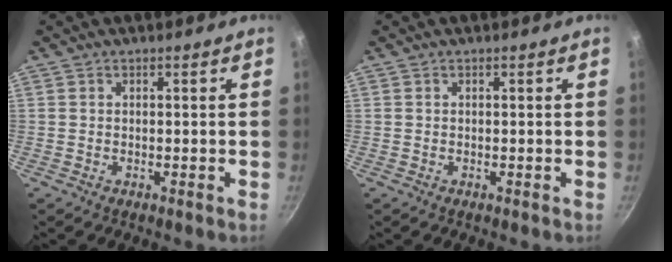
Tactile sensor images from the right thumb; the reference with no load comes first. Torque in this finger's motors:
{"motor_torque": [0.00, 0.00, -0.05, 0.30, 0.00]}